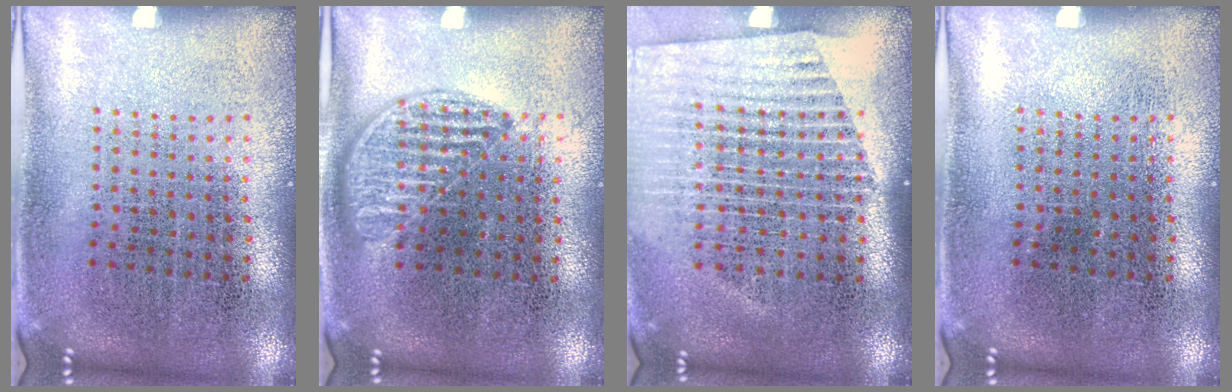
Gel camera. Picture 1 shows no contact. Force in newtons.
{"total": 0.9, "press": 0.8, "slide": 0.4}
{"total": 1.6, "press": 1.5, "slide": 0.5}
{"total": 0.0}